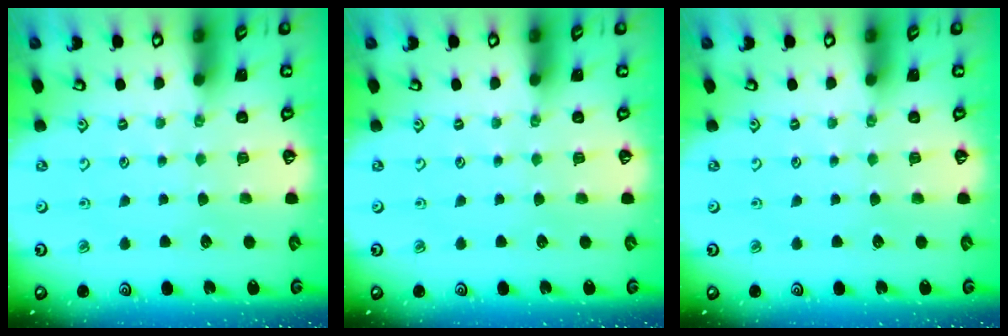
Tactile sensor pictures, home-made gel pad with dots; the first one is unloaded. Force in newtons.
{"total": 0.0}
{"total": 0.0}